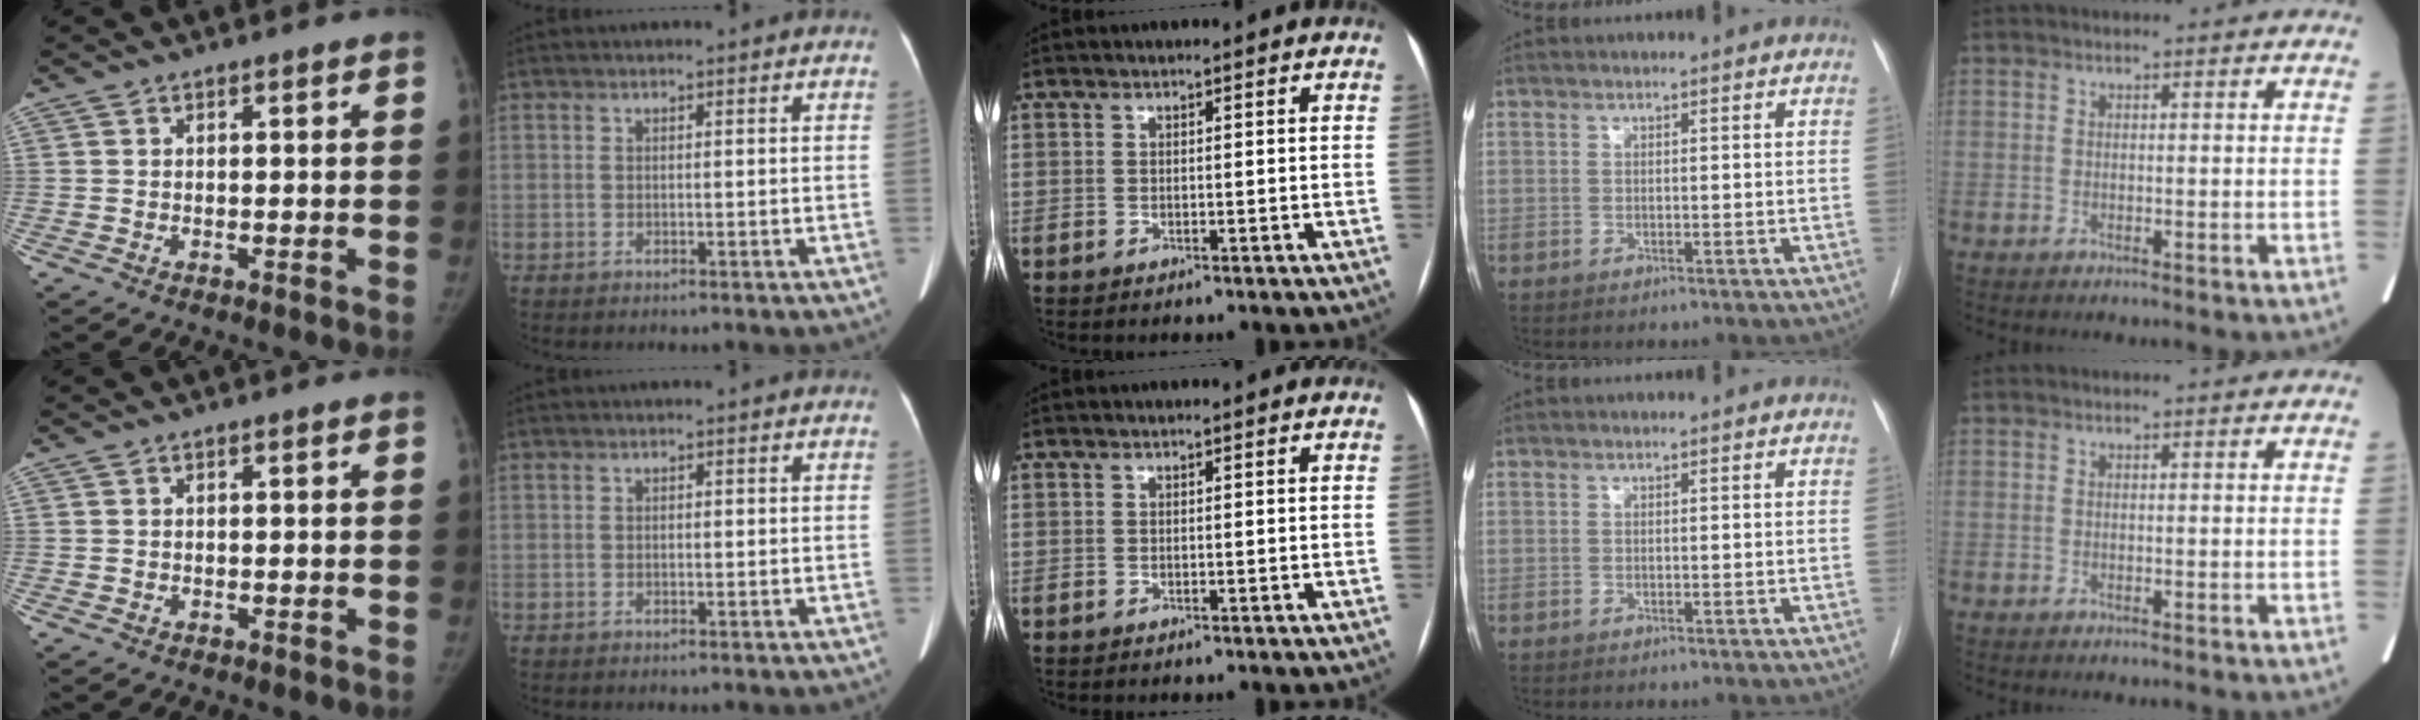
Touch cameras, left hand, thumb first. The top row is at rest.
{"thumb": {"total": 0.5, "force": [-0.2, 0.5, 0.1], "torque": [0.001, 0.004, -0.004]}, "index": {"total": 0.5, "force": [-0.2, 0.3, 0.4], "torque": [-0.008, 0.000, -0.001]}}